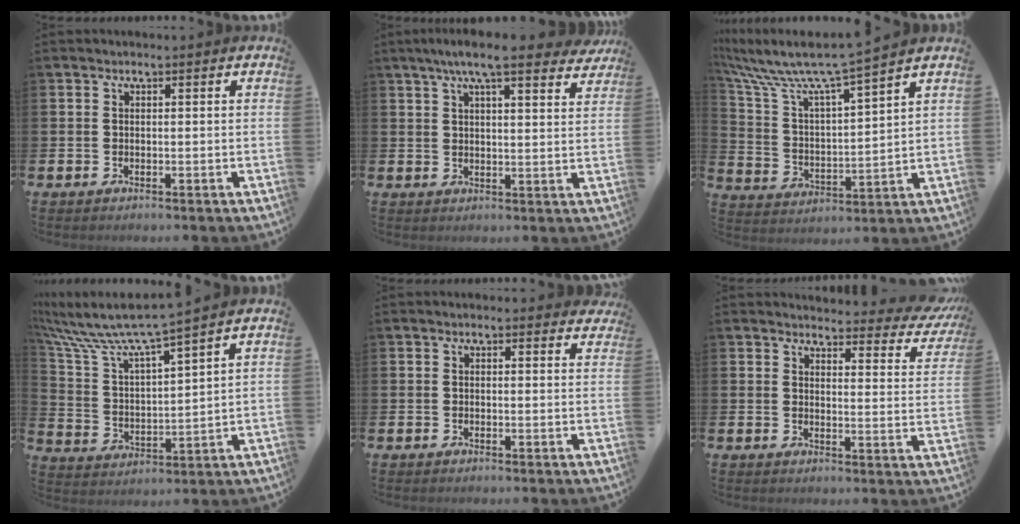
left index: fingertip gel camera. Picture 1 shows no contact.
{"total": 7.6, "force": [6.6, 1.0, 3.6], "torque": [-0.066, -0.023, 0.114]}
{"total": 8.6, "force": [7.7, 0.3, 3.8], "torque": [-0.110, -0.057, 0.123]}
{"total": 7.8, "force": [7.1, 0.4, 3.2], "torque": [-0.098, -0.053, 0.113]}
{"total": 0.9, "force": [0.8, 0.4, 0.1], "torque": [0.000, 0.003, 0.014]}
{"total": 3.5, "force": [3.2, 1.0, 0.7], "torque": [-0.008, -0.033, 0.046]}